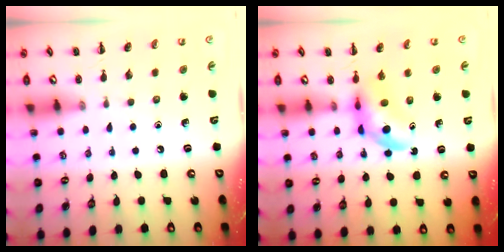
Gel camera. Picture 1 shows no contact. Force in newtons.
{"total": 5.5, "press": 5.4, "slide": 1.4}